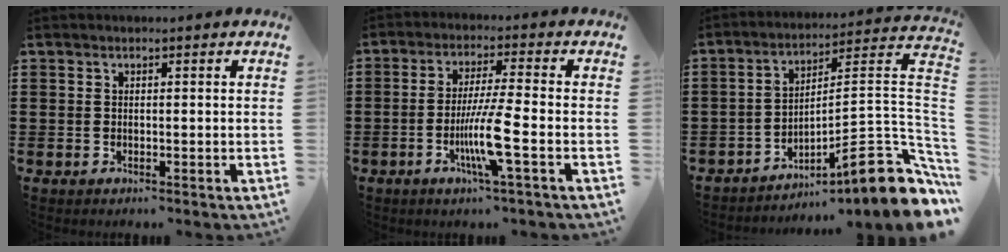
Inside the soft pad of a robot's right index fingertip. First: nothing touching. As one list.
[{"total": 8.1, "force": [-2.8, 0.0, 7.6], "torque": [-0.146, -0.016, -0.053]}, {"total": 10.3, "force": [-6.1, 1.1, 8.3], "torque": [-0.112, -0.016, -0.119]}]